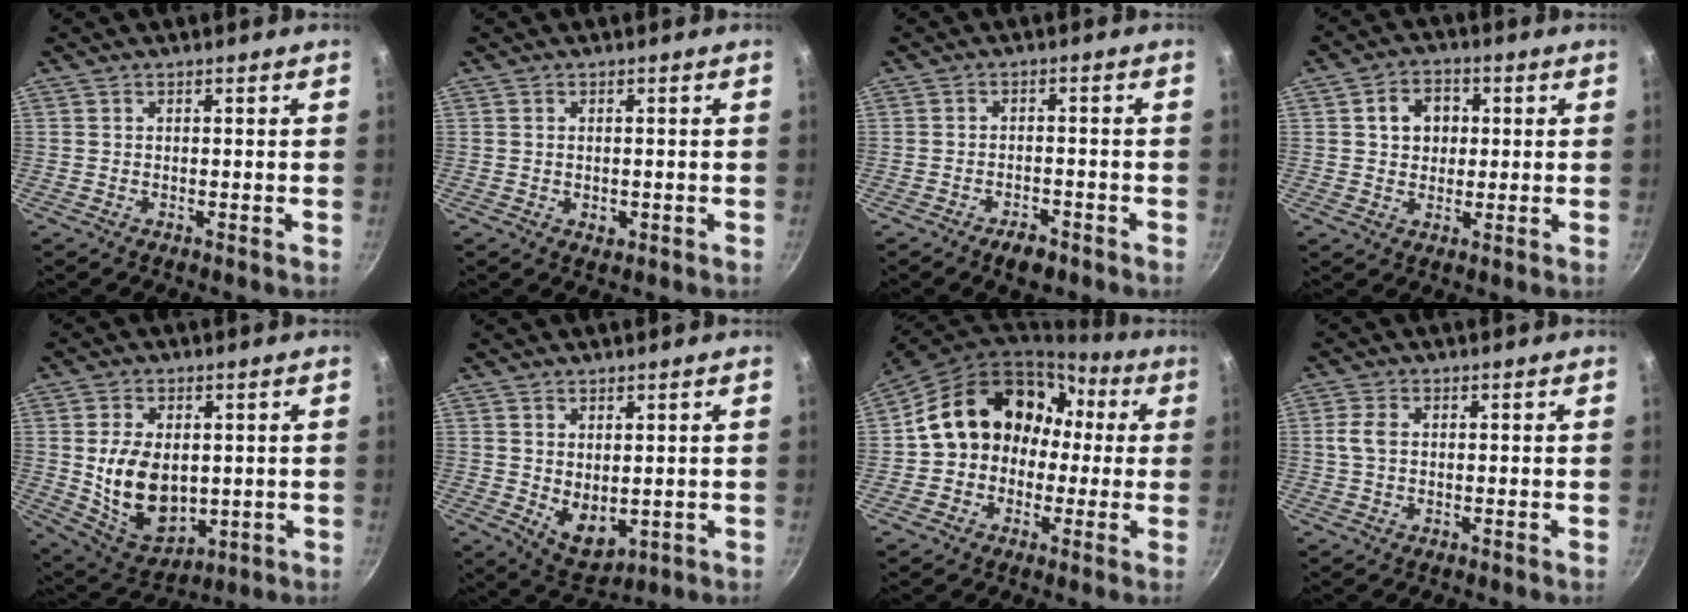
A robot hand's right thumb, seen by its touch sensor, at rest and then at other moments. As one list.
[{"total": 1.8, "force": [-0.3, 1.3, 1.2], "torque": [-0.015, -0.002, -0.004]}, {"total": 4.1, "force": [-2.8, 1.8, 2.3], "torque": [-0.029, 0.020, -0.041]}, {"total": 6.7, "force": [1.3, 5.4, 3.6], "torque": [-0.030, 0.008, 0.015]}, {"total": 13.6, "force": [0.7, 9.1, 10.1], "torque": [-0.154, -0.023, 0.035]}, {"total": 6.7, "force": [0.9, 4.2, 5.1], "torque": [-0.065, -0.022, 0.033]}, {"total": 17.7, "force": [1.1, 14.5, 9.9], "torque": [-0.123, 0.070, 0.014]}, {"total": 3.0, "force": [0.3, 1.9, 2.4], "torque": [-0.054, 0.006, 0.004]}]